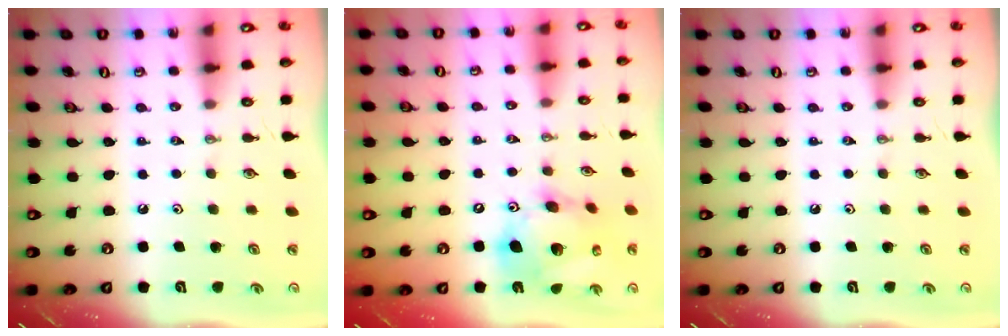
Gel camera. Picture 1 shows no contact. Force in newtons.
{"total": 17.3, "press": 17.1, "slide": 2.6}
{"total": 0.0}